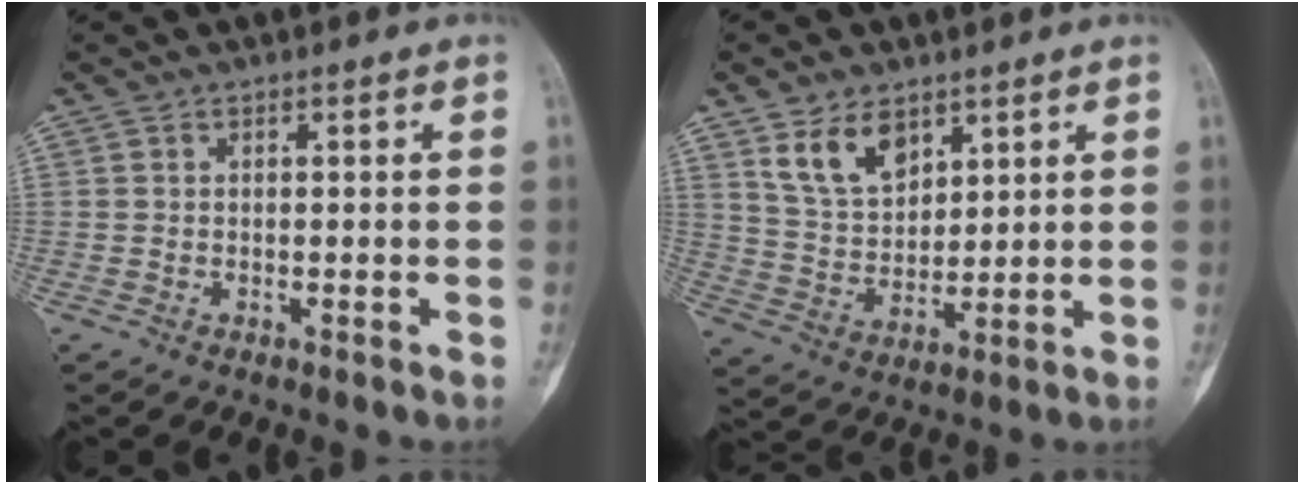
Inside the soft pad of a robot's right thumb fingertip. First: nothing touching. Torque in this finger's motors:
{"motor_torque": [-0.33, 1.02, 0.27, 0.00, 0.30]}